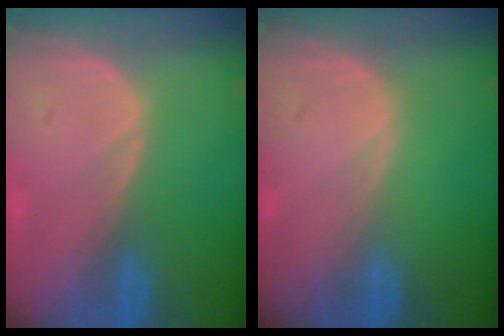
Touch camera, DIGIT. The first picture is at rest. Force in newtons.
{"total": 0.0}